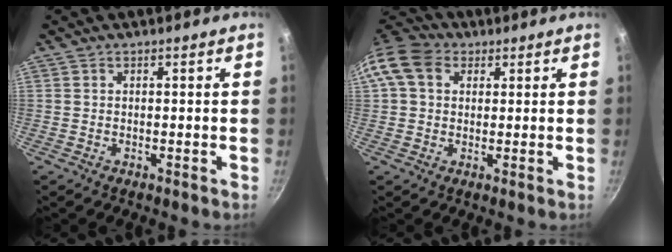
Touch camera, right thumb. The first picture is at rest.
{"total": 9.6, "force": [2.9, 7.4, 5.5], "torque": [-0.084, 0.013, 0.035]}